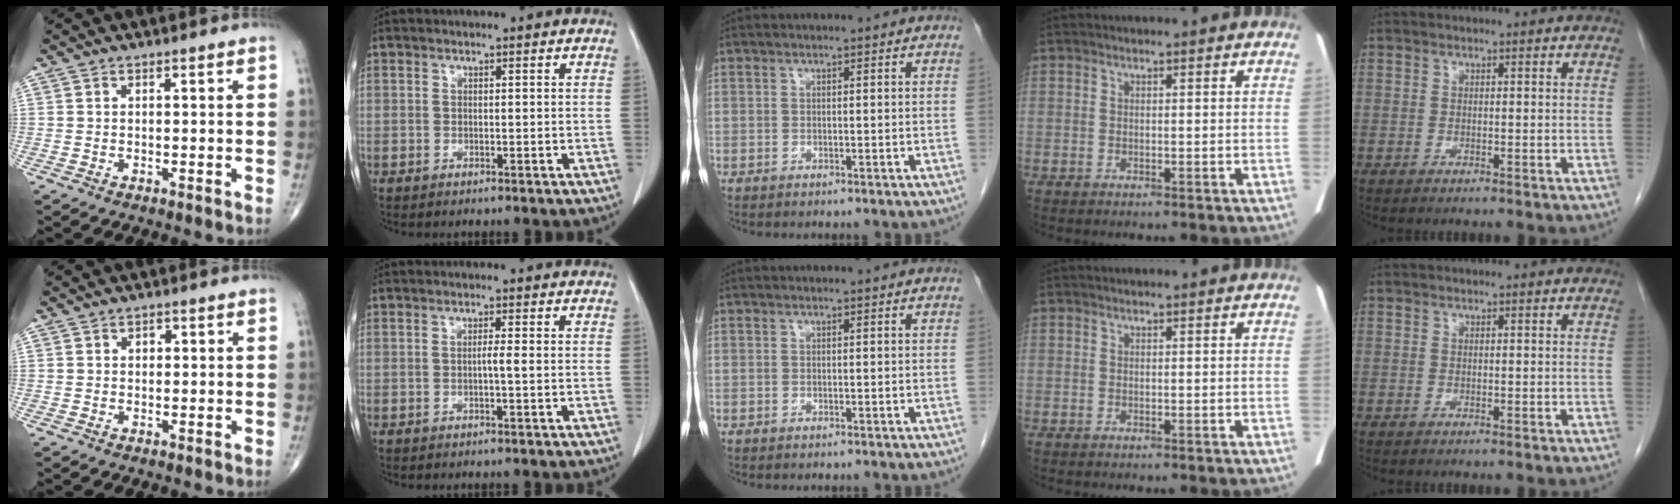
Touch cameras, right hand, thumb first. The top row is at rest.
{"thumb": {"total": 1.0, "force": [0.2, 0.9, 0.6], "torque": [-0.003, 0.001, 0.001]}, "index": {"total": 1.1, "force": [-0.2, -0.2, 1.1], "torque": [-0.019, 0.001, -0.004]}}